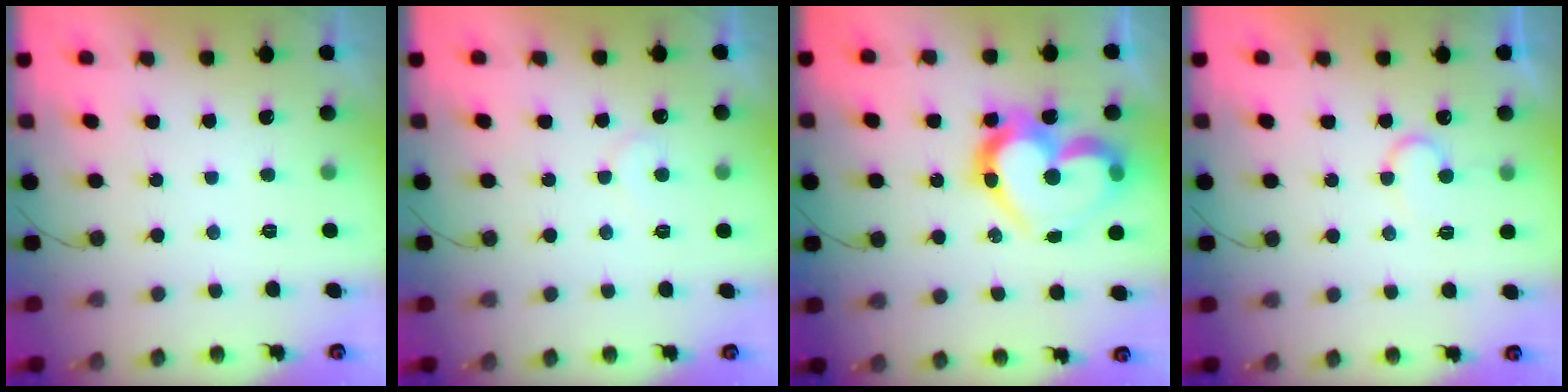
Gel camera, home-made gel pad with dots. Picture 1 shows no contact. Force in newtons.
{"total": 5.8, "press": 5.8, "slide": 0.5}
{"total": 19.2, "press": 19.1, "slide": 2.1}
{"total": 7.3, "press": 7.3, "slide": 0.4}